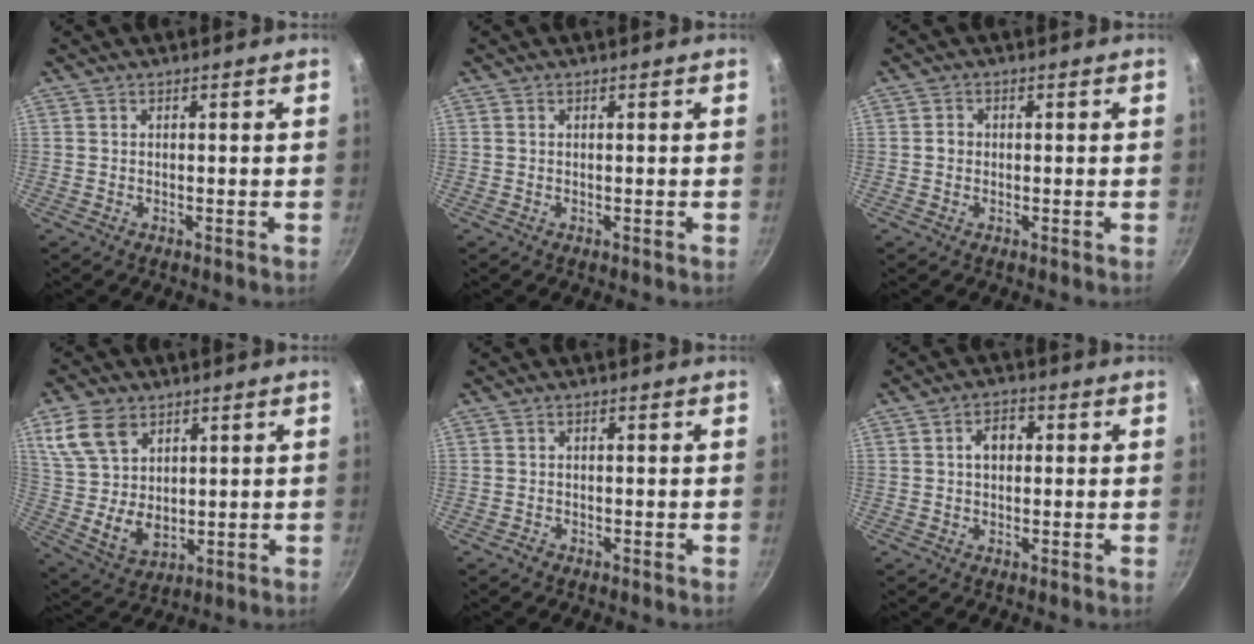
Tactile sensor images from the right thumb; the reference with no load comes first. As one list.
[{"total": 0.0}, {"total": 1.6, "force": [-0.1, 1.5, 0.7], "torque": [-0.005, 0.008, -0.003]}, {"total": 12.7, "force": [5.4, 8.9, 7.3], "torque": [-0.116, -0.024, 0.121]}, {"total": 1.1, "force": [-0.7, 0.7, 0.3], "torque": [-0.007, 0.008, -0.012]}, {"total": 4.3, "force": [0.6, 3.1, 2.9], "torque": [-0.022, 0.012, 0.005]}]